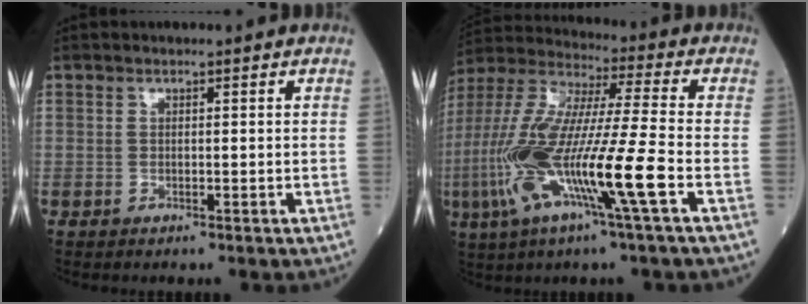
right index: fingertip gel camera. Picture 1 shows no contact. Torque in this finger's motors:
{"motor_torque": [2.14, 0.00, 1.05, 0.21]}